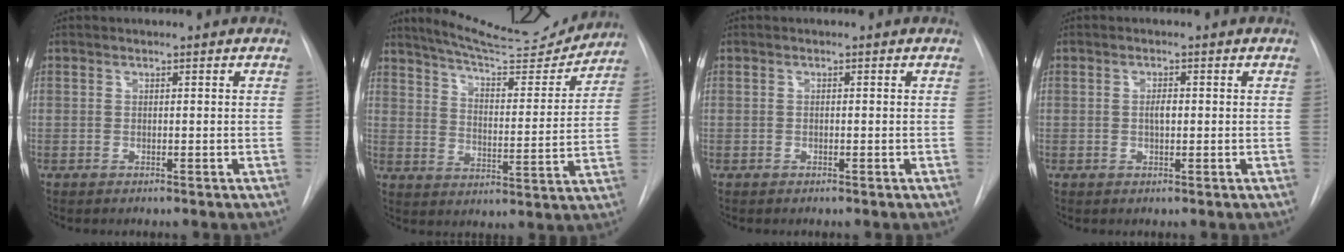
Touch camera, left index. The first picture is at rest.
{"total": 16.2, "force": [15.3, 1.8, 4.7], "torque": [-0.073, -0.028, 0.215]}
{"total": 0.0}
{"total": 1.7, "force": [0.0, 0.6, 1.5], "torque": [-0.029, 0.003, 0.000]}